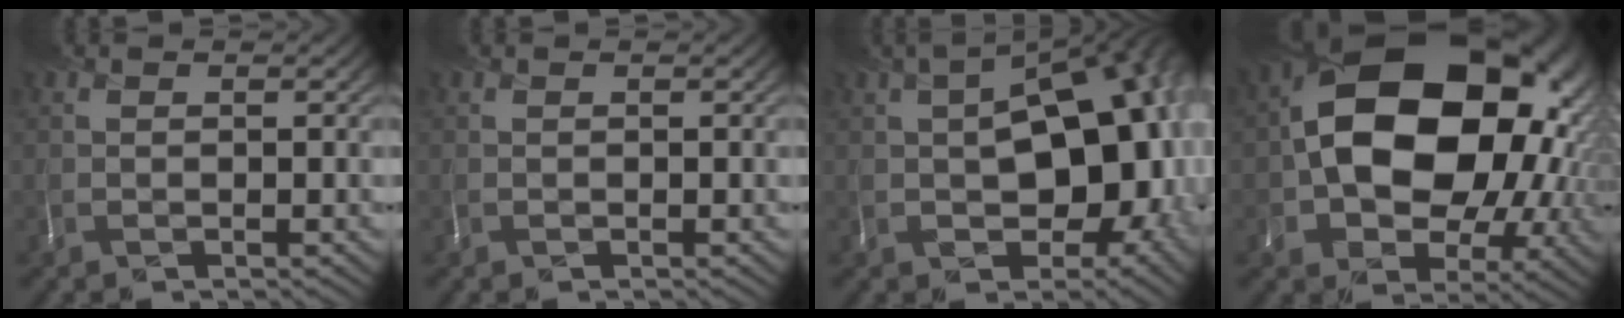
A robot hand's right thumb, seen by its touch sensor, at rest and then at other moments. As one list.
[{"total": 0.0}, {"total": 16.8, "force": [-1.6, 9.9, 13.5], "torque": [-0.150, -0.016, -0.018]}, {"total": 19.4, "force": [1.9, 14.1, 13.2], "torque": [-0.215, -0.028, 0.057]}]